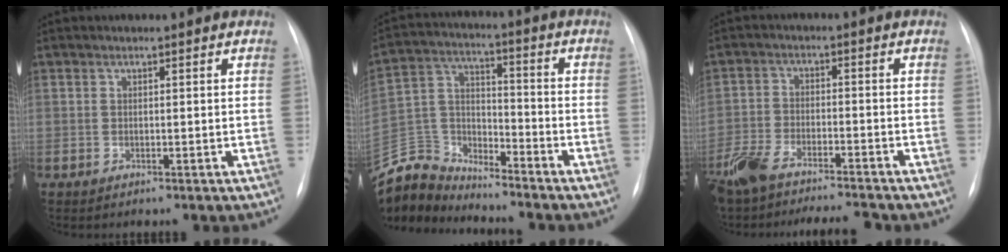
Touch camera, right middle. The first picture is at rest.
{"total": 10.7, "force": [-10.5, 1.7, -0.6], "torque": [0.007, 0.036, -0.212]}
{"total": 12.6, "force": [-10.8, 2.2, 6.0], "torque": [-0.114, -0.005, -0.177]}